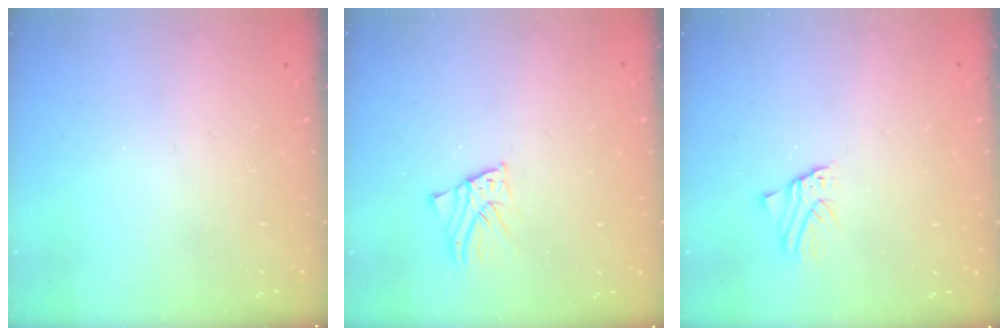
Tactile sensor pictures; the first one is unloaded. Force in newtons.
{"total": 2.7, "press": 2.7, "slide": 0.2}
{"total": 1.6, "press": 1.6, "slide": 0.3}